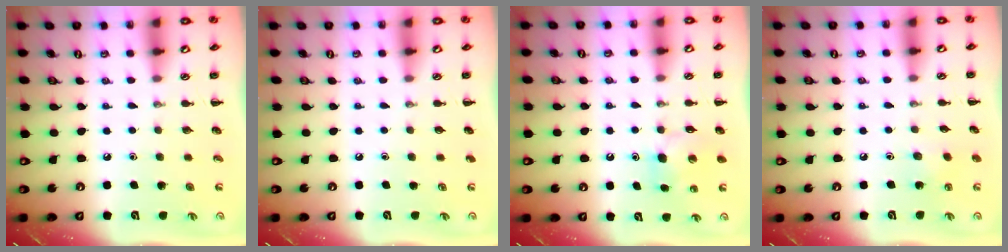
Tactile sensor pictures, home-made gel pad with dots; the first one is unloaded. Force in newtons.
{"total": 0.0}
{"total": 5.5, "press": 5.3, "slide": 1.6}
{"total": 5.6, "press": 5.5, "slide": 1.2}